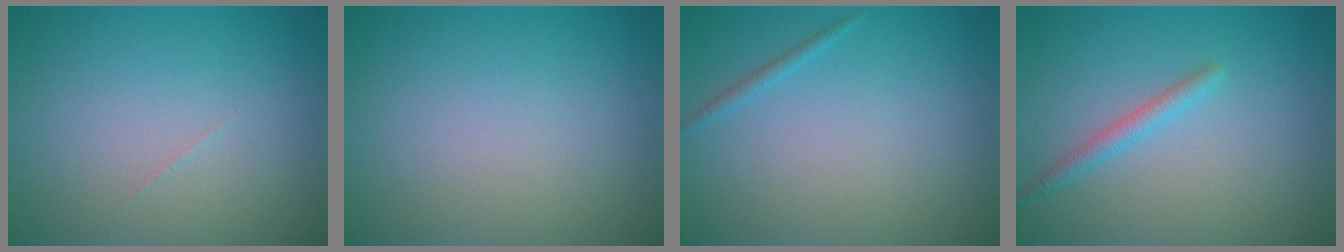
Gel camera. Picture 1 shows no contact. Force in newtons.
{"total": 0.0}
{"total": 0.6, "press": 0.6, "slide": 0.1}
{"total": 1.5, "press": 1.5, "slide": 0.0}